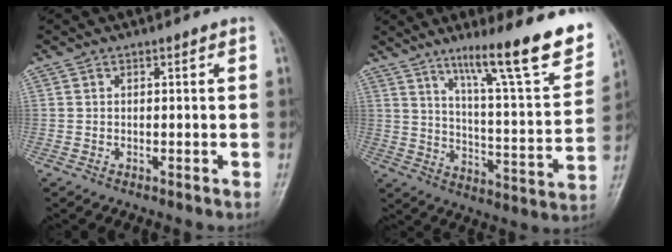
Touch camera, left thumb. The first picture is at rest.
{"total": 20.6, "force": [13.2, 3.2, 15.5], "torque": [-0.197, -0.061, 0.206]}